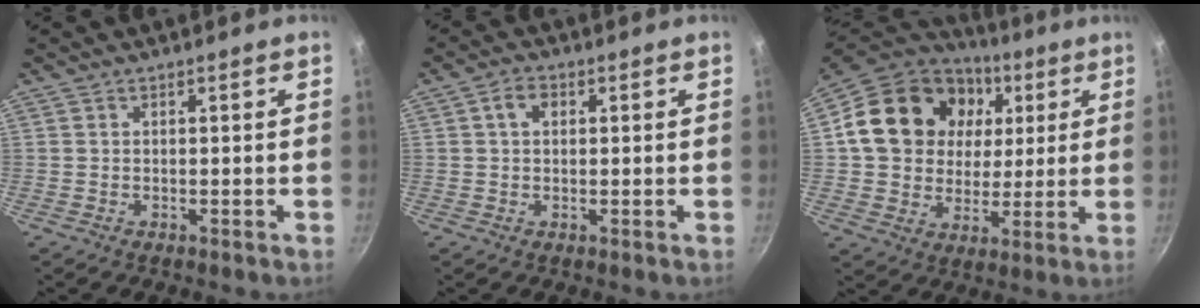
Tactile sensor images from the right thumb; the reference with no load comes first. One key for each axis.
{"total": 3.3, "fx": 0.8, "fy": 2.4, "fz": 2.2, "tx": -0.033, "ty": 0.006, "tz": 0.009}
{"total": 21.7, "fx": 5.4, "fy": 17.5, "fz": 11.6, "tx": -0.192, "ty": 0.011, "tz": 0.088}